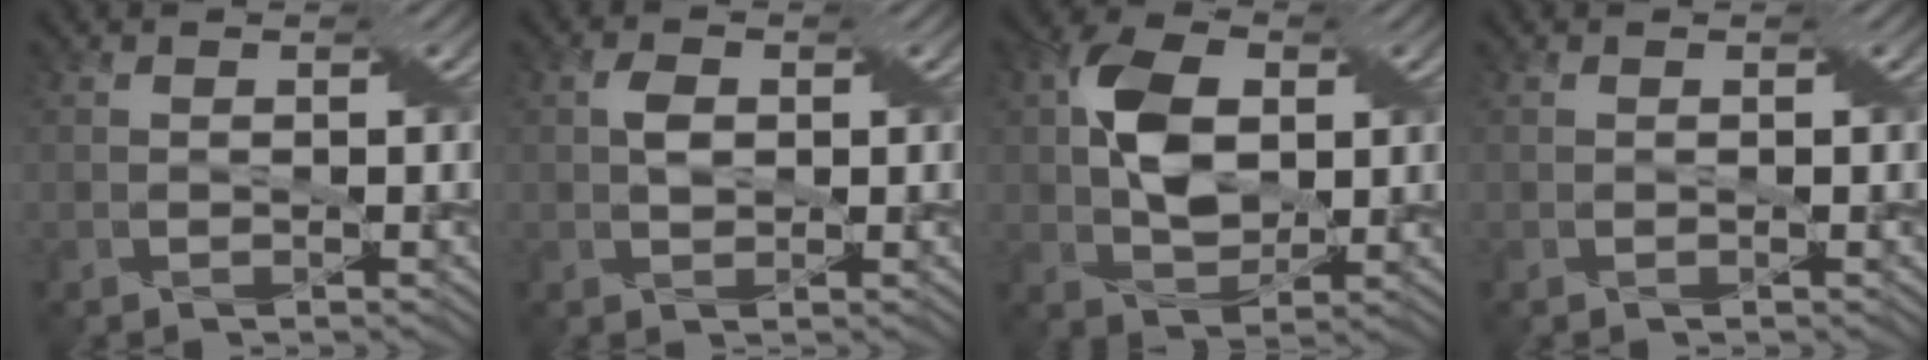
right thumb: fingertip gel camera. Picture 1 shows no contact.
{"total": 2.1, "force": [0.3, 1.3, 1.6], "torque": [-0.033, 0.004, 0.003]}
{"total": 8.0, "force": [1.4, 5.2, 5.9], "torque": [-0.124, 0.009, 0.024]}
{"total": 0.0}